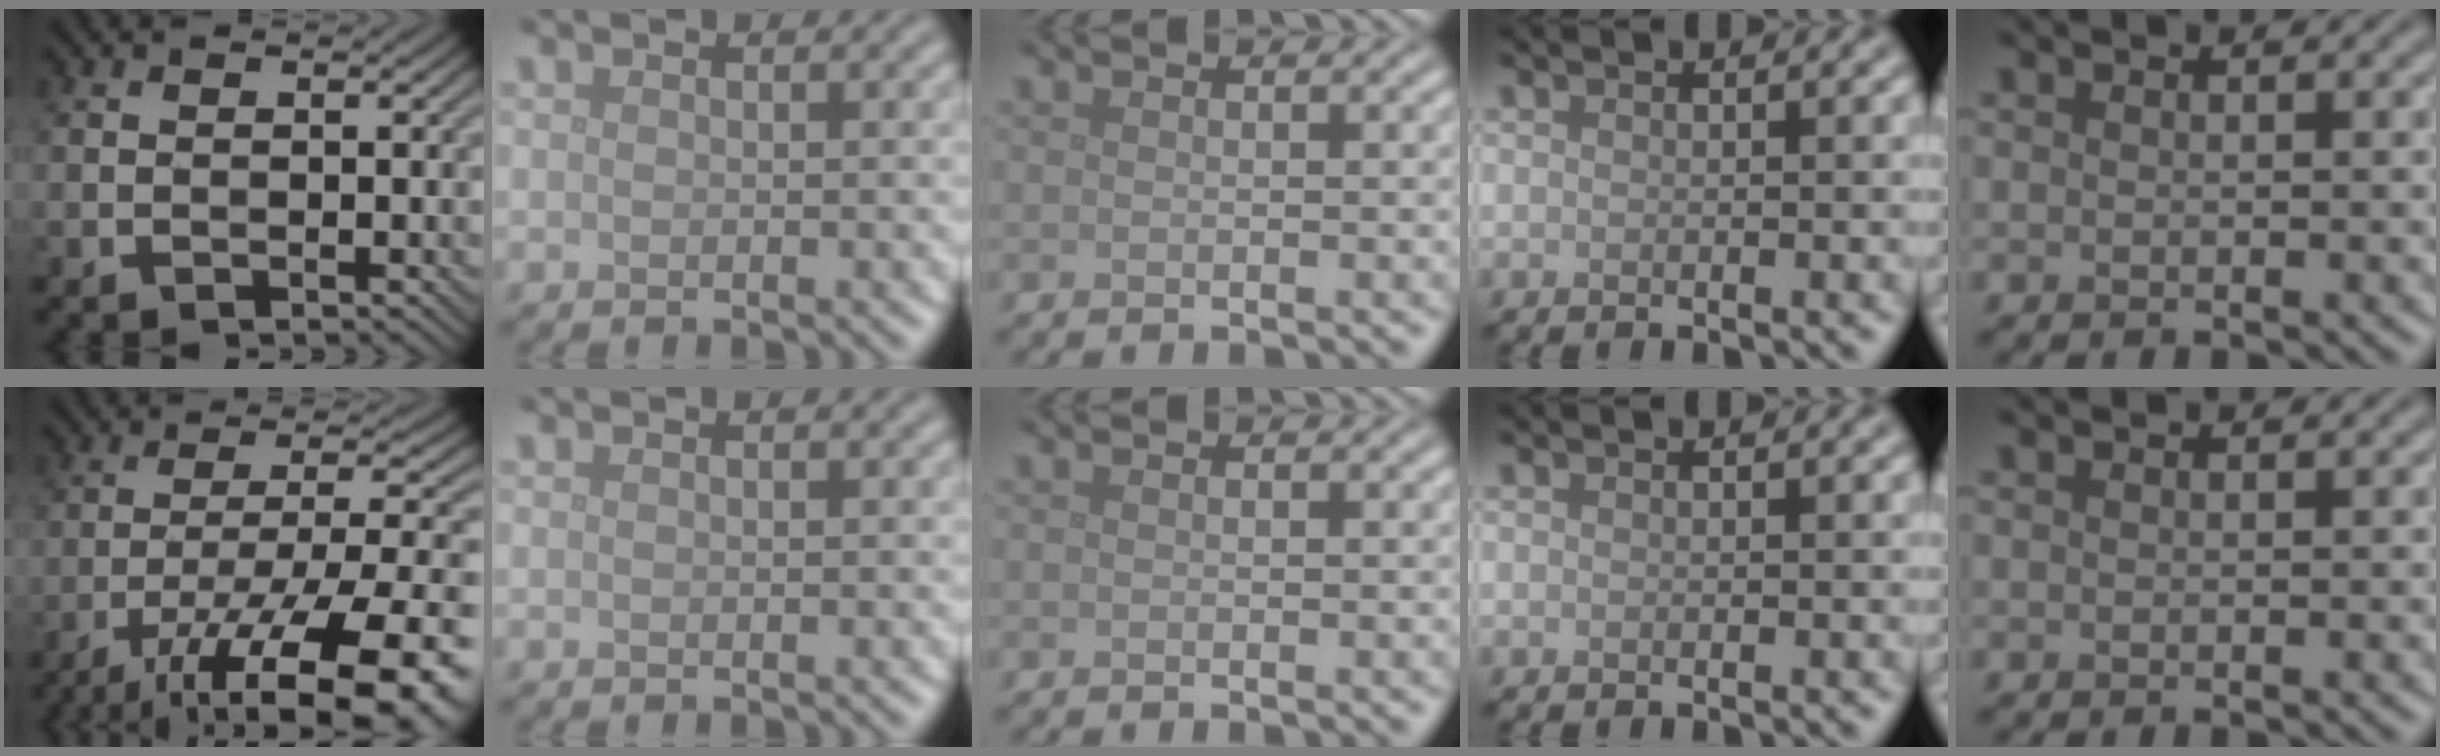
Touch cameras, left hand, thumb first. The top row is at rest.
{"thumb": {"total": 16.7, "force": [-10.4, 4.7, 12.2], "torque": [-0.182, -0.019, -0.154]}}